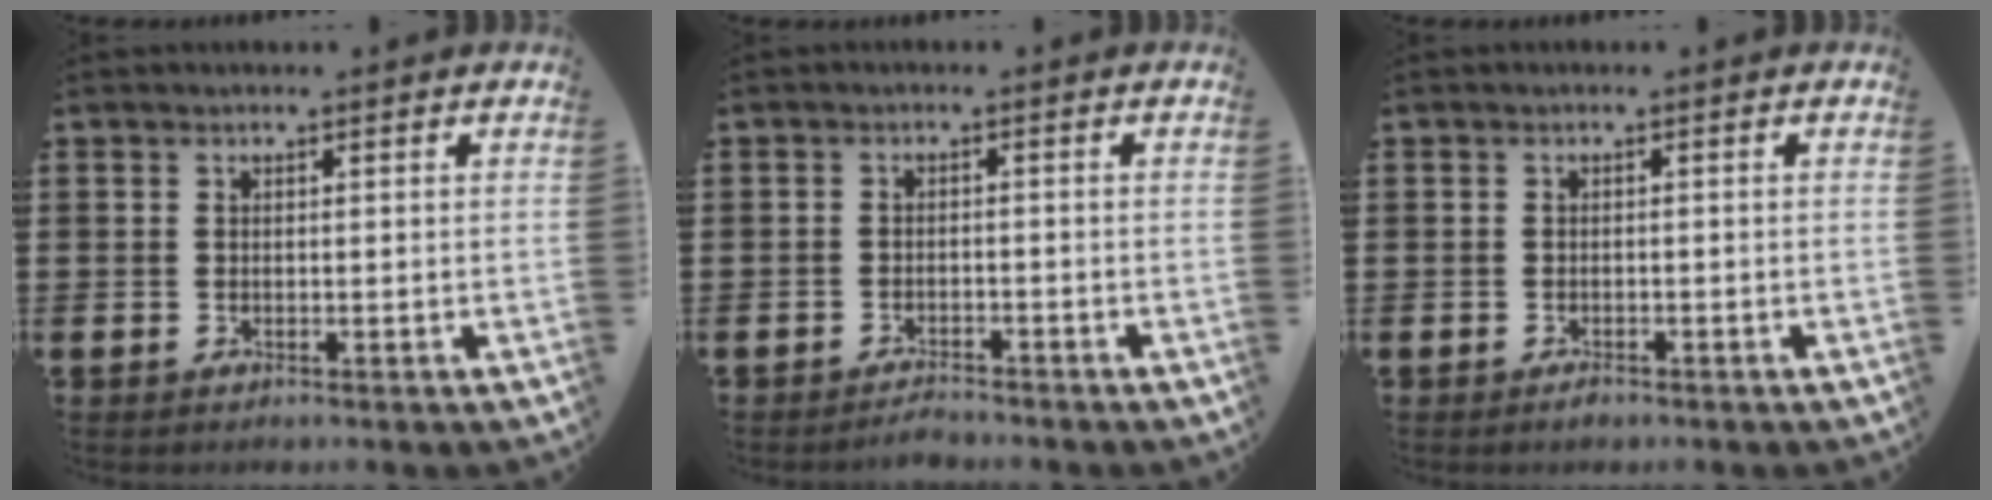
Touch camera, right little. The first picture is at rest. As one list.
[{"total": 1.6, "force": [-1.6, 0.1, 0.0], "torque": [-0.006, 0.003, -0.033]}, {"total": 0.6, "force": [-0.4, 0.4, 0.3], "torque": [0.000, -0.003, -0.011]}]